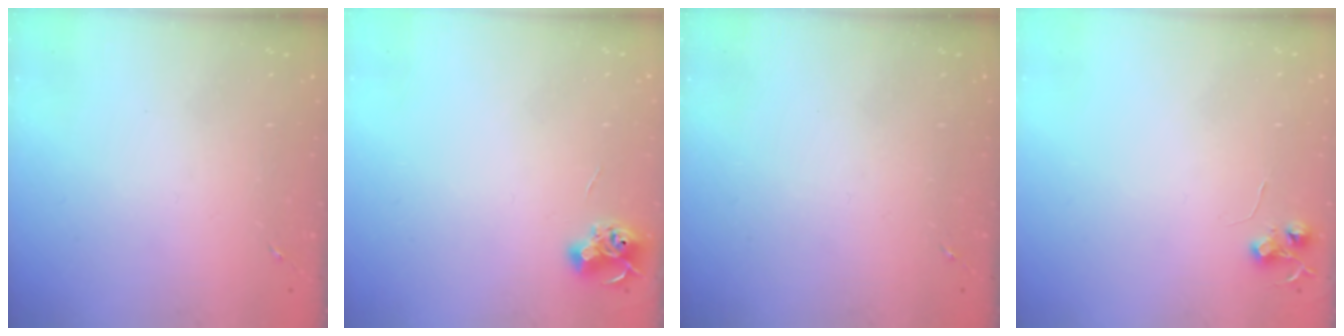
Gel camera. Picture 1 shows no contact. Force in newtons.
{"total": 6.5, "press": 6.5, "slide": 0.8}
{"total": 0.0}
{"total": 6.0, "press": 6.0, "slide": 0.5}